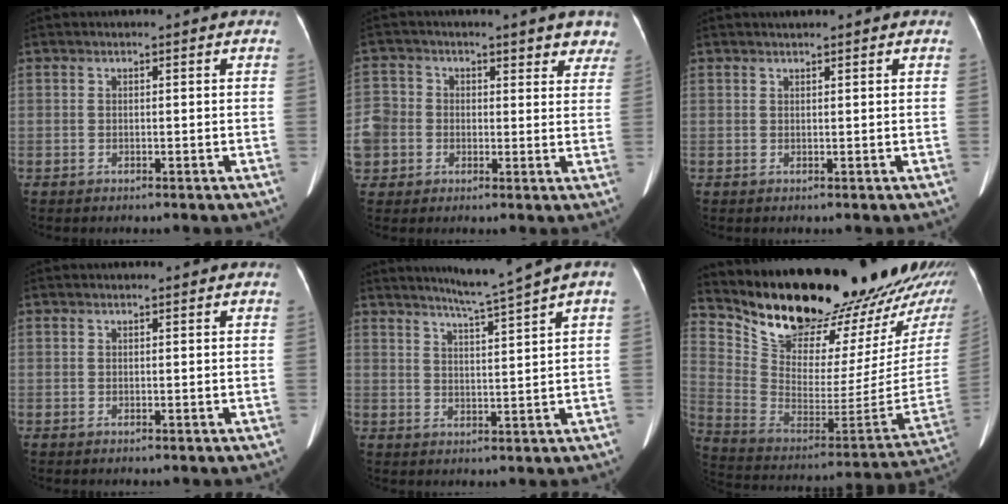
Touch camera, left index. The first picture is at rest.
{"total": 13.4, "force": [3.0, 12.3, 4.6], "torque": [-0.103, 0.055, 0.060]}
{"total": 1.1, "force": [1.0, 0.1, 0.5], "torque": [-0.010, 0.011, 0.017]}
{"total": 0.0}
{"total": 5.7, "force": [4.6, -1.7, 2.9], "torque": [-0.051, -0.007, 0.077]}
{"total": 29.6, "force": [25.5, 6.7, 13.4], "torque": [-0.231, -0.098, 0.362]}